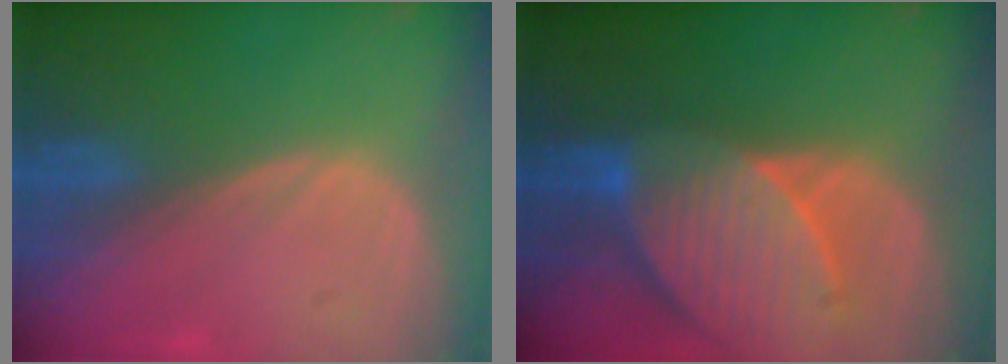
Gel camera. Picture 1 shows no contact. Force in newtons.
{"total": 10.1, "press": 8.9, "slide": 4.8}